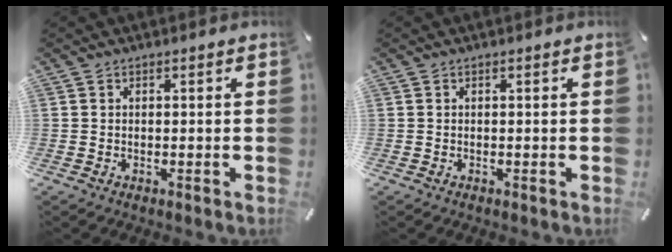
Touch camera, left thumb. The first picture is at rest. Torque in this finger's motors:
{"motor_torque": [-0.03, 0.03, -0.02, -0.02, -0.02]}